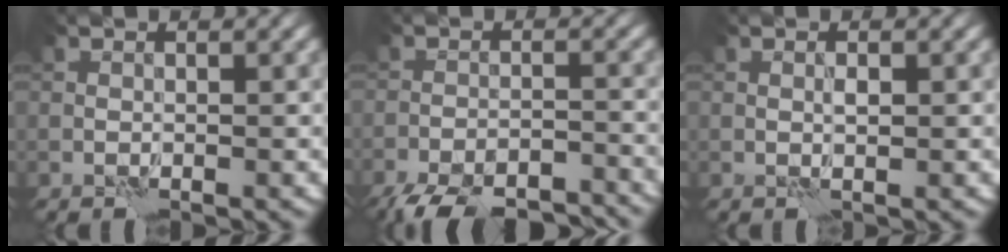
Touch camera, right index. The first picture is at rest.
{"total": 10.2, "force": [-9.3, 2.6, 3.6], "torque": [-0.055, -0.023, -0.137]}
{"total": 0.7, "force": [0.4, 0.0, 0.6], "torque": [-0.013, 0.000, 0.008]}